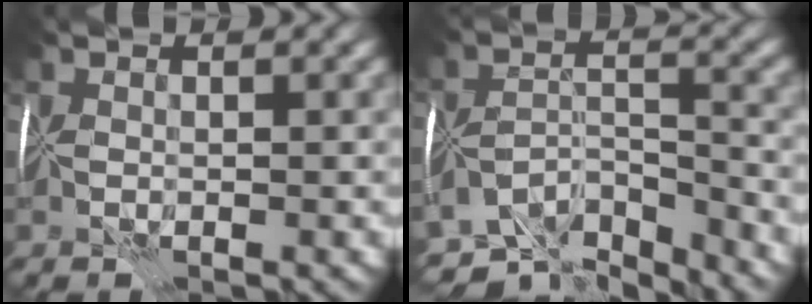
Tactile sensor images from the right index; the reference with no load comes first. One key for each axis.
{"total": 8.6, "fx": -8.4, "fy": 0.9, "fz": 1.7, "tx": -0.017, "ty": -0.011, "tz": -0.133}